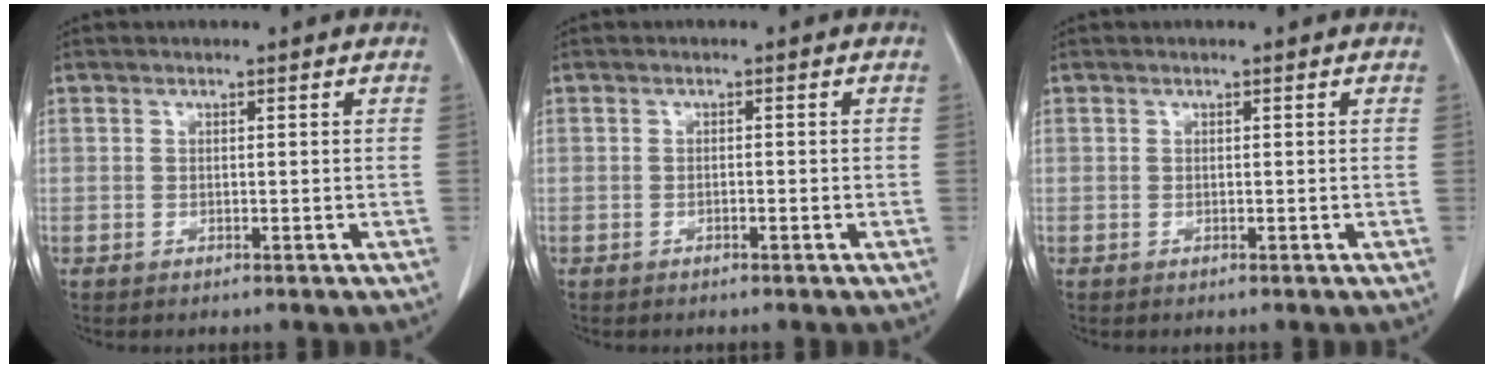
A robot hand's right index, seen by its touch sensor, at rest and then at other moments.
{"total": 0.8, "force": [-0.3, 0.2, 0.7], "torque": [-0.009, 0.004, -0.003]}
{"total": 0.0}